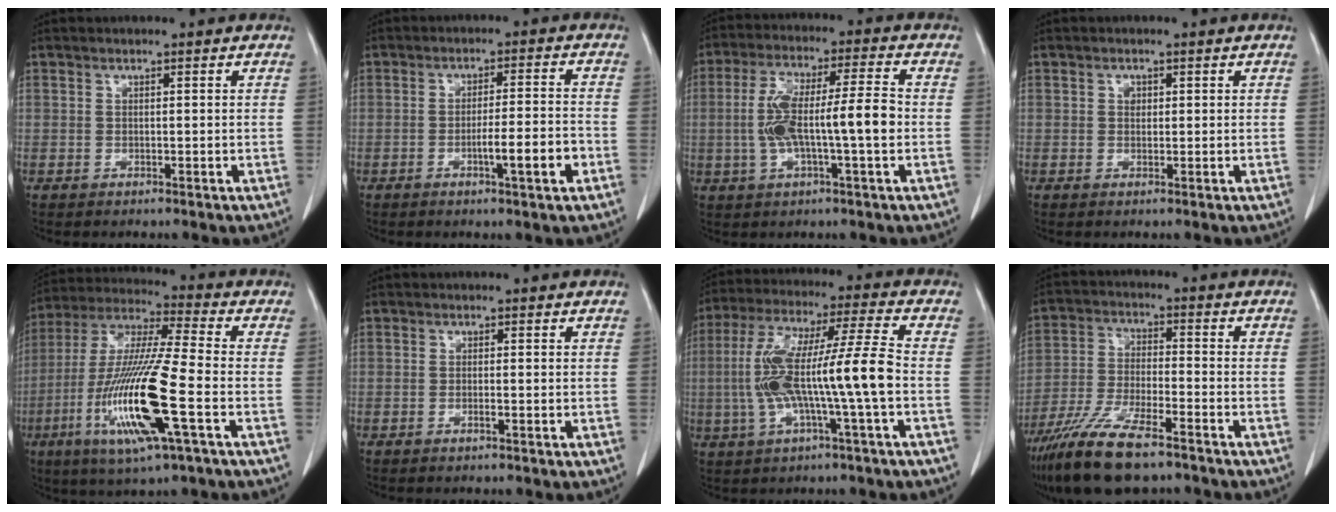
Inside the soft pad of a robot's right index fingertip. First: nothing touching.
{"total": 6.5, "force": [-2.6, 0.1, 5.9], "torque": [-0.091, 0.000, -0.037]}
{"total": 11.1, "force": [-1.3, 1.3, 11.0], "torque": [-0.212, 0.020, -0.023]}
{"total": 1.1, "force": [0.3, 0.8, 0.6], "torque": [-0.008, 0.002, 0.003]}
{"total": 18.1, "force": [-5.5, 0.9, 17.2], "torque": [-0.362, -0.020, -0.102]}
{"total": 0.7, "force": [-0.3, -0.1, 0.6], "torque": [-0.015, 0.002, -0.003]}
{"total": 14.1, "force": [-2.1, 0.1, 13.9], "torque": [-0.280, 0.021, -0.040]}
{"total": 13.4, "force": [-9.9, 2.8, 8.7], "torque": [-0.174, -0.032, -0.179]}